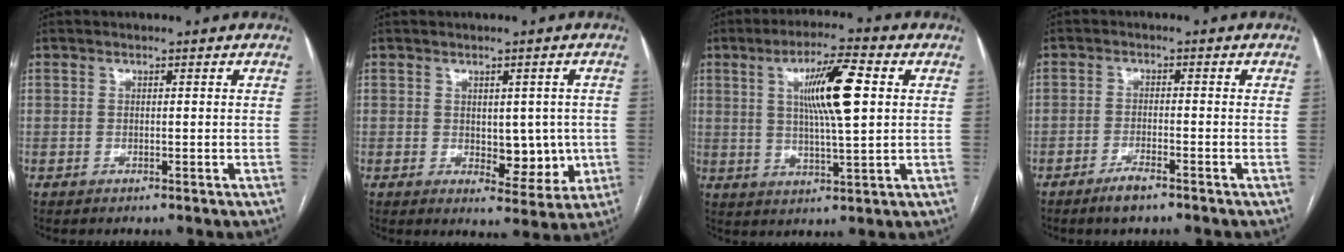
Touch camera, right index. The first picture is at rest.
{"total": 6.9, "force": [-0.3, 3.8, 5.8], "torque": [-0.059, 0.001, 0.008]}
{"total": 10.7, "force": [2.5, 0.9, 10.3], "torque": [-0.180, 0.005, 0.043]}
{"total": 3.3, "force": [-2.5, 0.4, 2.1], "torque": [-0.043, -0.002, -0.045]}